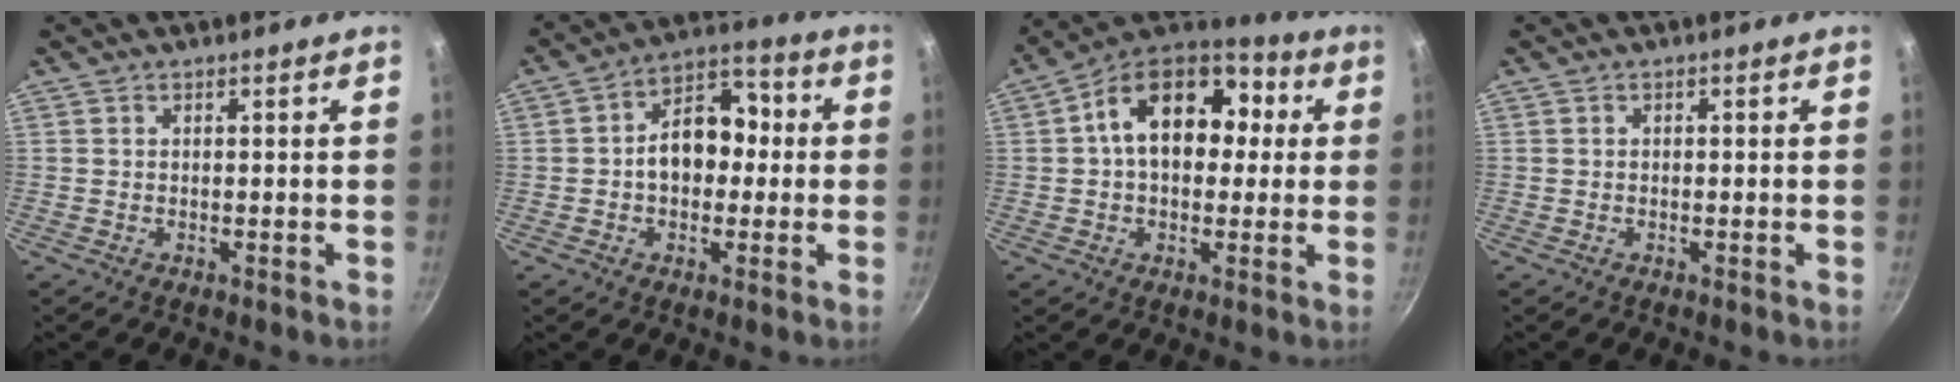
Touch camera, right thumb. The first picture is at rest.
{"total": 11.5, "force": [0.0, 7.9, 8.4], "torque": [-0.100, 0.034, -0.010]}
{"total": 17.7, "force": [2.8, 11.7, 13.0], "torque": [-0.160, 0.036, 0.033]}
{"total": 0.0}